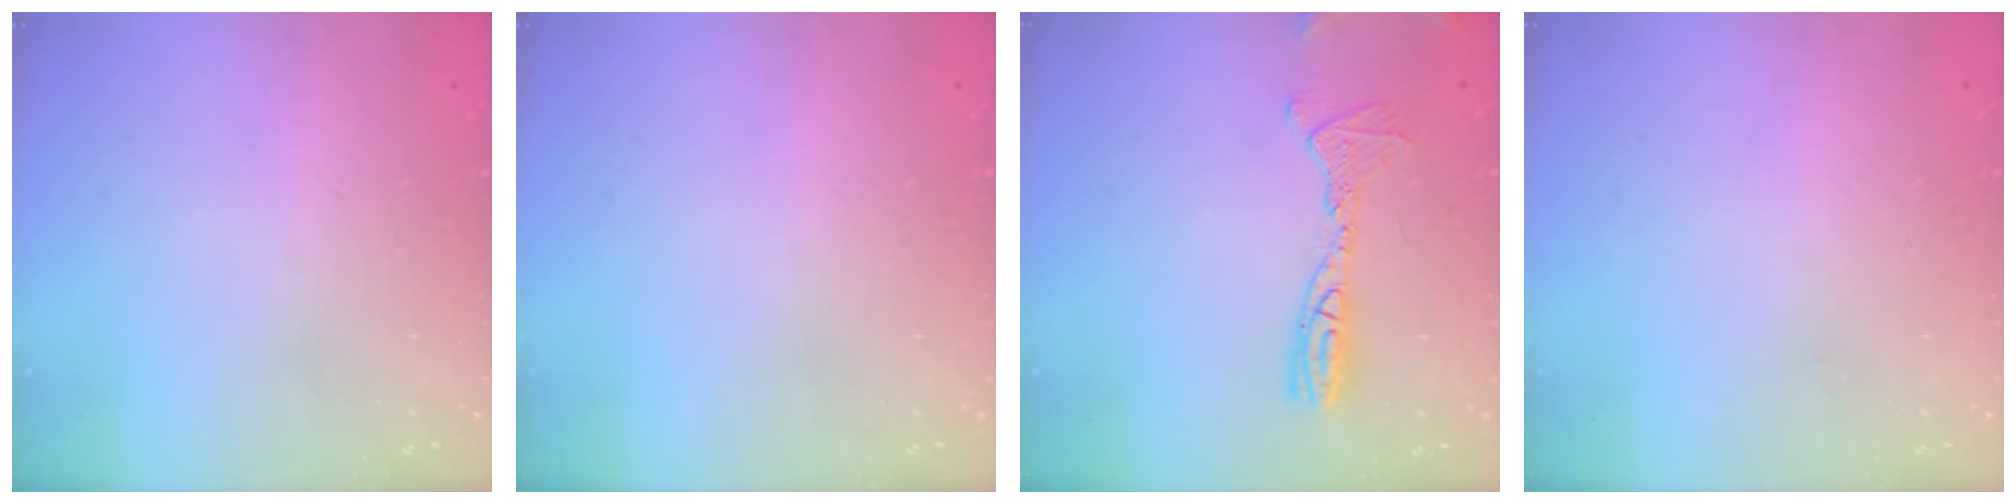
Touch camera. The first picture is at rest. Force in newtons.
{"total": 0.0}
{"total": 14.6, "press": 12.8, "slide": 7.1}
{"total": 9.0, "press": 1.4, "slide": 8.9}